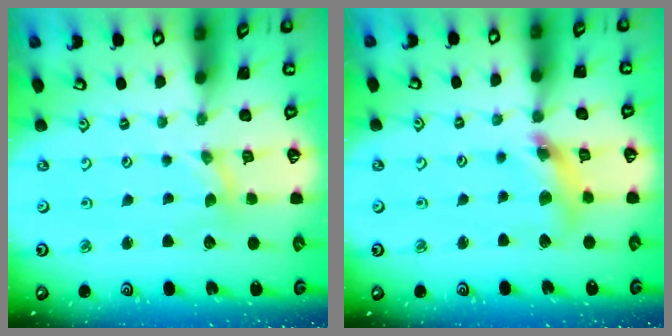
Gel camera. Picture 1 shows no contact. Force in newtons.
{"total": 11.9, "press": 11.8, "slide": 1.5}